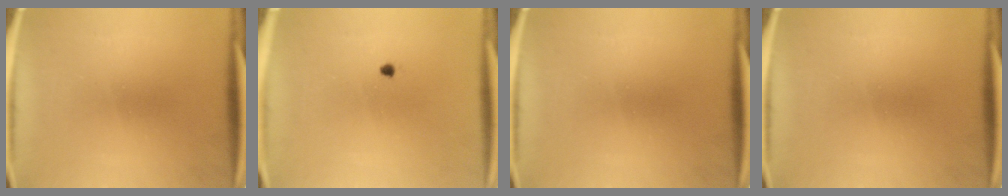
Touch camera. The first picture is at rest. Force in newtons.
{"total": 1.0}
{"total": 0.0}
{"total": 0.0}